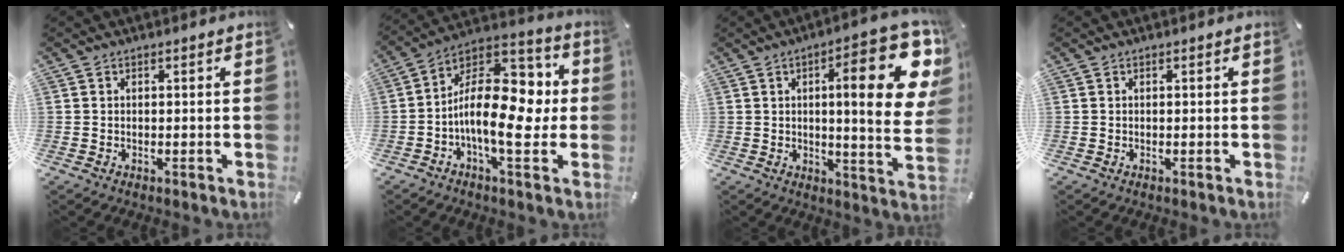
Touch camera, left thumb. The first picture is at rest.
{"total": 18.8, "force": [-1.9, 10.3, 15.6], "torque": [-0.254, 0.003, -0.024]}
{"total": 21.7, "force": [6.8, 5.7, 19.9], "torque": [-0.277, -0.037, 0.091]}
{"total": 0.0}